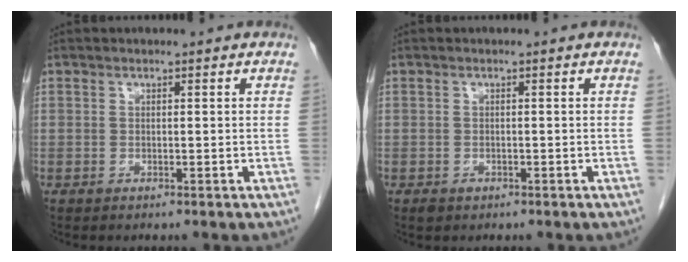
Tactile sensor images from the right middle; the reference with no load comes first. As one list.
[{"total": 1.1, "force": [-0.6, 0.7, 0.5], "torque": [-0.009, 0.001, -0.005]}]